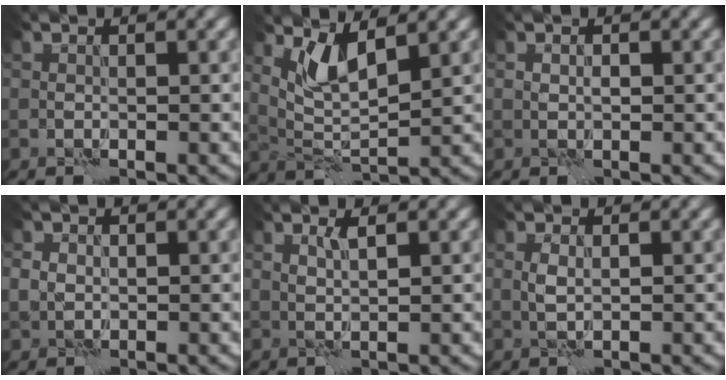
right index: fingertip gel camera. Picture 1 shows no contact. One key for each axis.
{"total": 3.6, "fx": 2.1, "fy": 0.8, "fz": 2.7, "tx": -0.064, "ty": -0.009, "tz": 0.048}
{"total": 0.5, "fx": 0.0, "fy": 0.3, "fz": 0.4, "tx": -0.008, "ty": 0.000, "tz": 0.002}
{"total": 1.2, "fx": 0.0, "fy": 1.1, "fz": 0.3, "tx": -0.005, "ty": -0.001, "tz": -0.002}
{"total": 1.0, "fx": 0.7, "fy": -0.1, "fz": 0.8, "tx": -0.017, "ty": 0.000, "tz": 0.012}
{"total": 1.0, "fx": 0.2, "fy": 0.4, "fz": 0.8, "tx": -0.020, "ty": 0.000, "tz": 0.005}